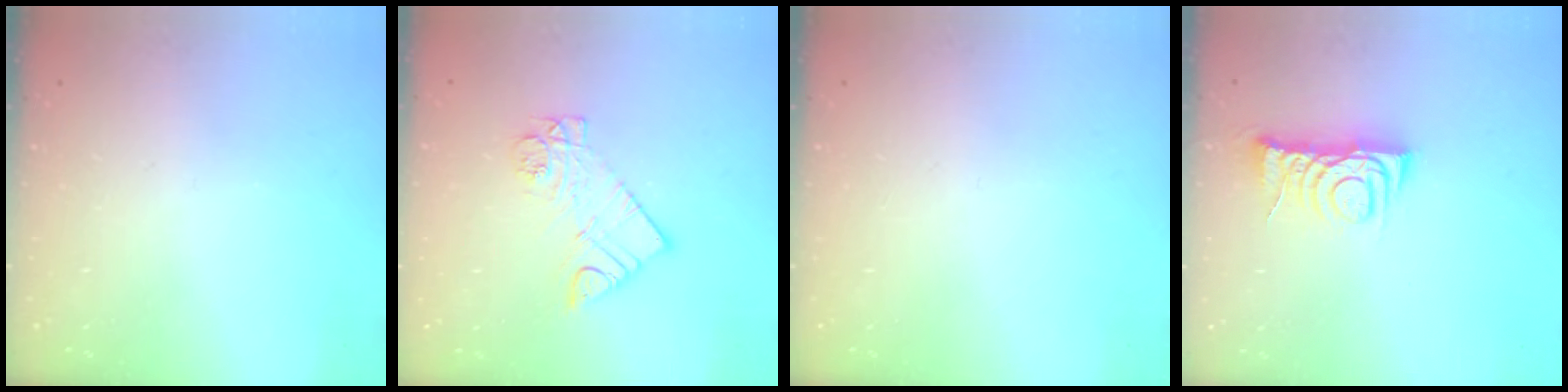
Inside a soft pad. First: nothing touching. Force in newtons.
{"total": 9.9, "press": 9.9, "slide": 0.7}
{"total": 0.0}
{"total": 6.8, "press": 6.8, "slide": 0.6}